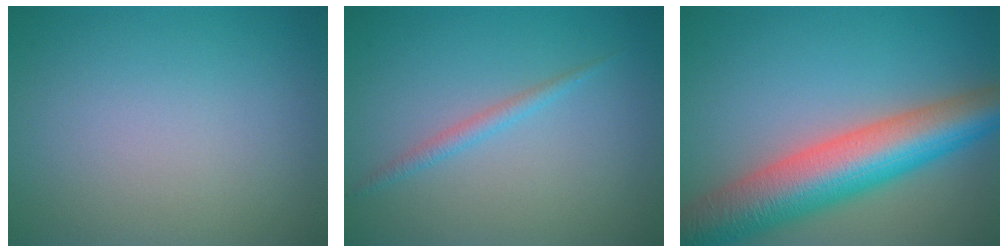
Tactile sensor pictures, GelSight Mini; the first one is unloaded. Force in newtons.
{"total": 1.3, "press": 1.3, "slide": 0.1}
{"total": 10.3, "press": 10.3, "slide": 0.5}